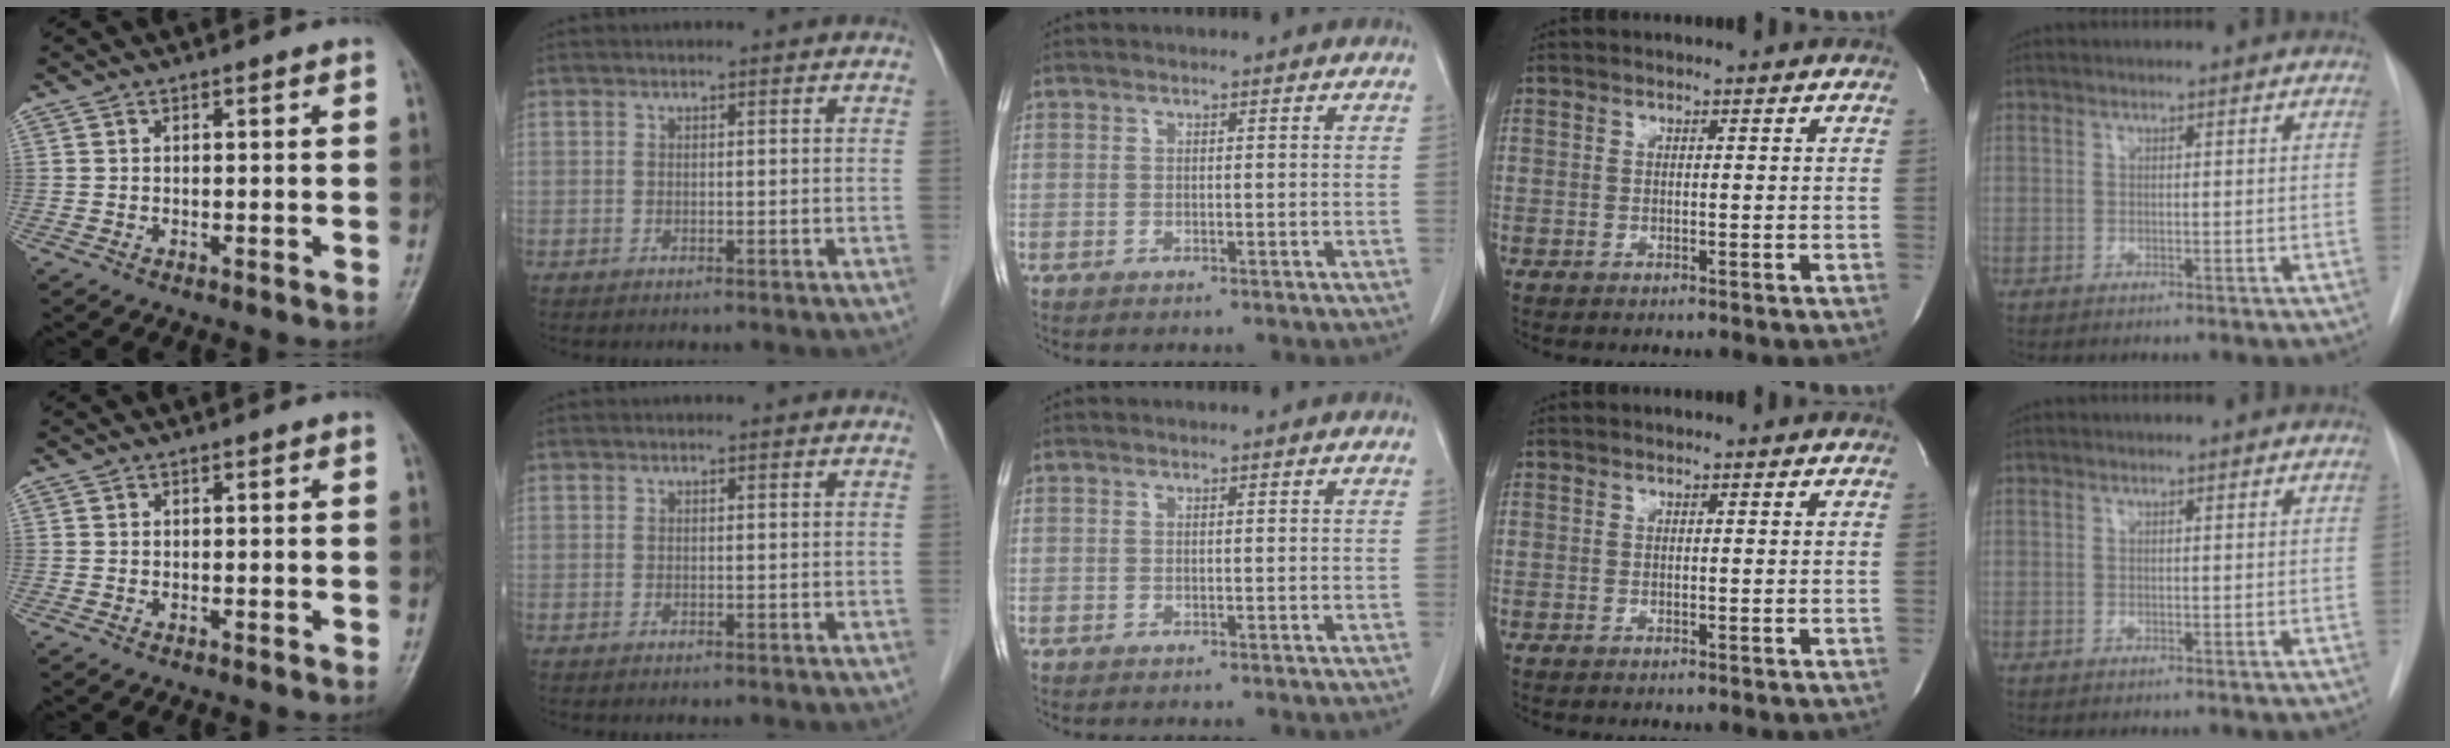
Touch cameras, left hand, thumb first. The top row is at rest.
{}